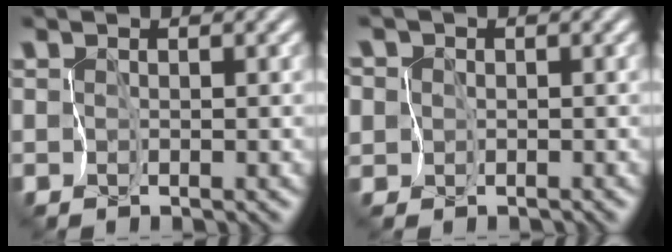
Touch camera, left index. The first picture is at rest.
{"total": 4.8, "force": [0.3, 4.4, 1.8], "torque": [-0.059, 0.010, -0.043]}